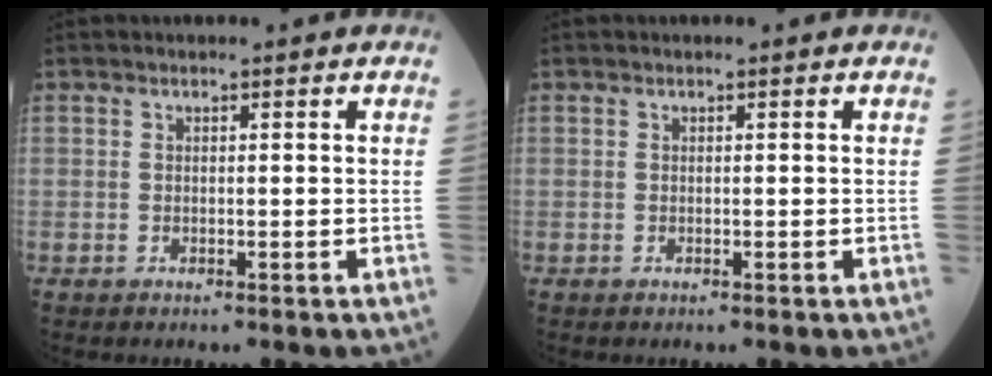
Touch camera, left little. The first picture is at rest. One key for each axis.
{"total": 0.0}